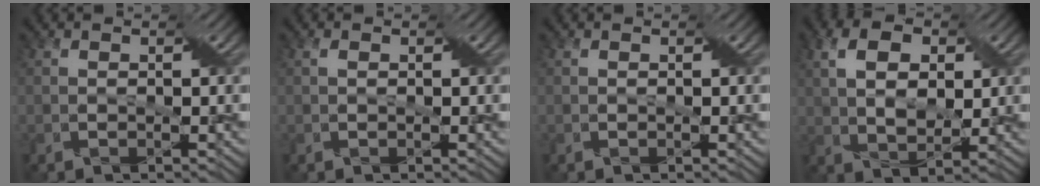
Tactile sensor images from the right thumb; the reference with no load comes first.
{"total": 0.7, "force": [0.3, 0.4, 0.5], "torque": [-0.009, 0.004, 0.004]}
{"total": 0.0}
{"total": 6.8, "force": [2.0, 4.2, 5.0], "torque": [-0.100, 0.006, 0.035]}